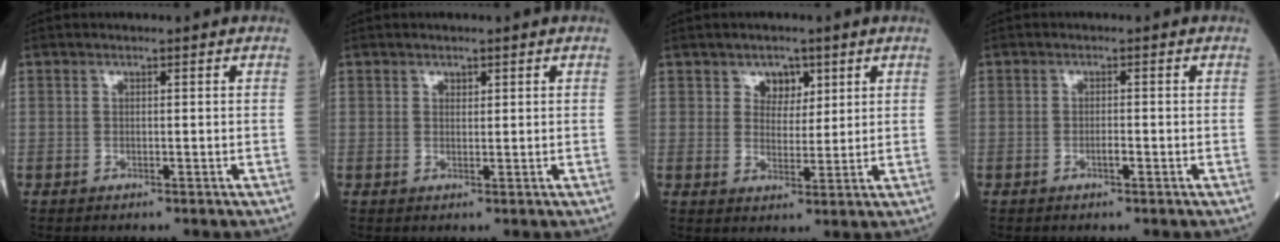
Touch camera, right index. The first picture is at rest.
{"total": 0.8, "force": [0.6, 0.5, 0.3], "torque": [-0.002, -0.005, 0.007]}
{"total": 3.7, "force": [2.1, 2.7, 1.5], "torque": [-0.016, 0.003, 0.034]}
{"total": 1.2, "force": [-0.5, 0.2, 1.1], "torque": [-0.022, 0.000, -0.009]}